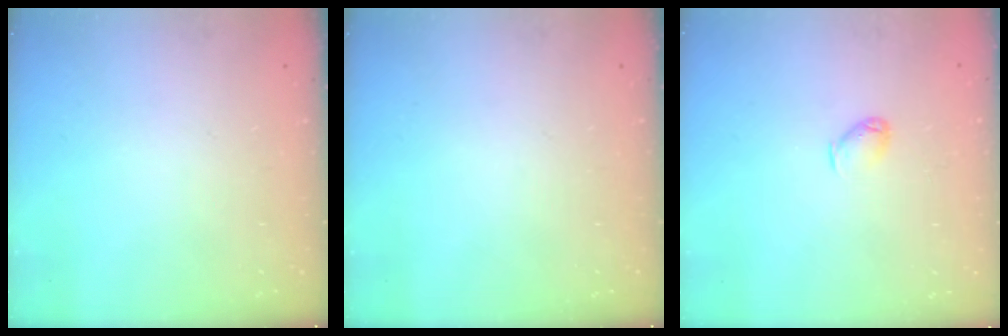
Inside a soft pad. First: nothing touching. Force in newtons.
{"total": 0.0}
{"total": 3.5, "press": 3.5, "slide": 0.6}